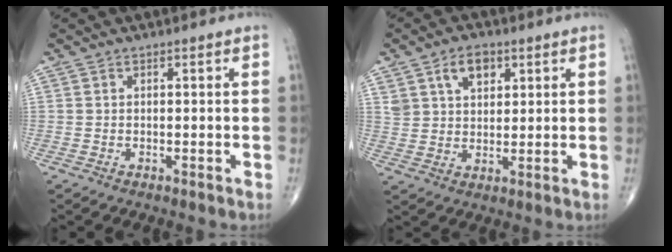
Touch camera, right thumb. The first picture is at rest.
{"total": 7.1, "force": [3.5, 4.6, 4.2], "torque": [-0.051, -0.012, 0.063]}